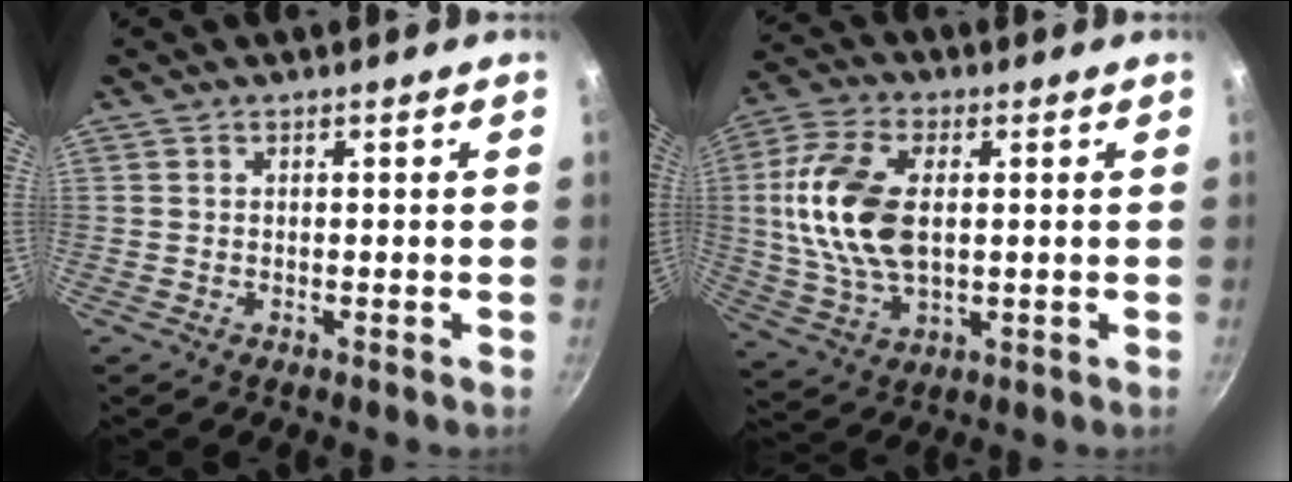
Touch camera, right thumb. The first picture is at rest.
{"total": 16.0, "force": [1.5, 8.9, 13.3], "torque": [-0.276, 0.001, 0.030]}